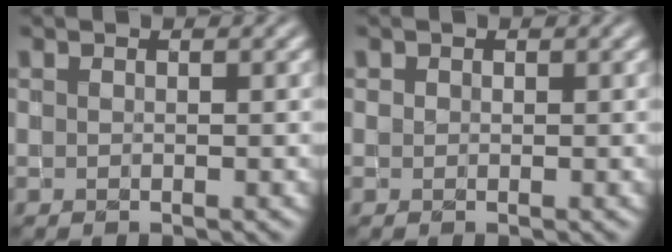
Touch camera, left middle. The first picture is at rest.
{"total": 0.0}